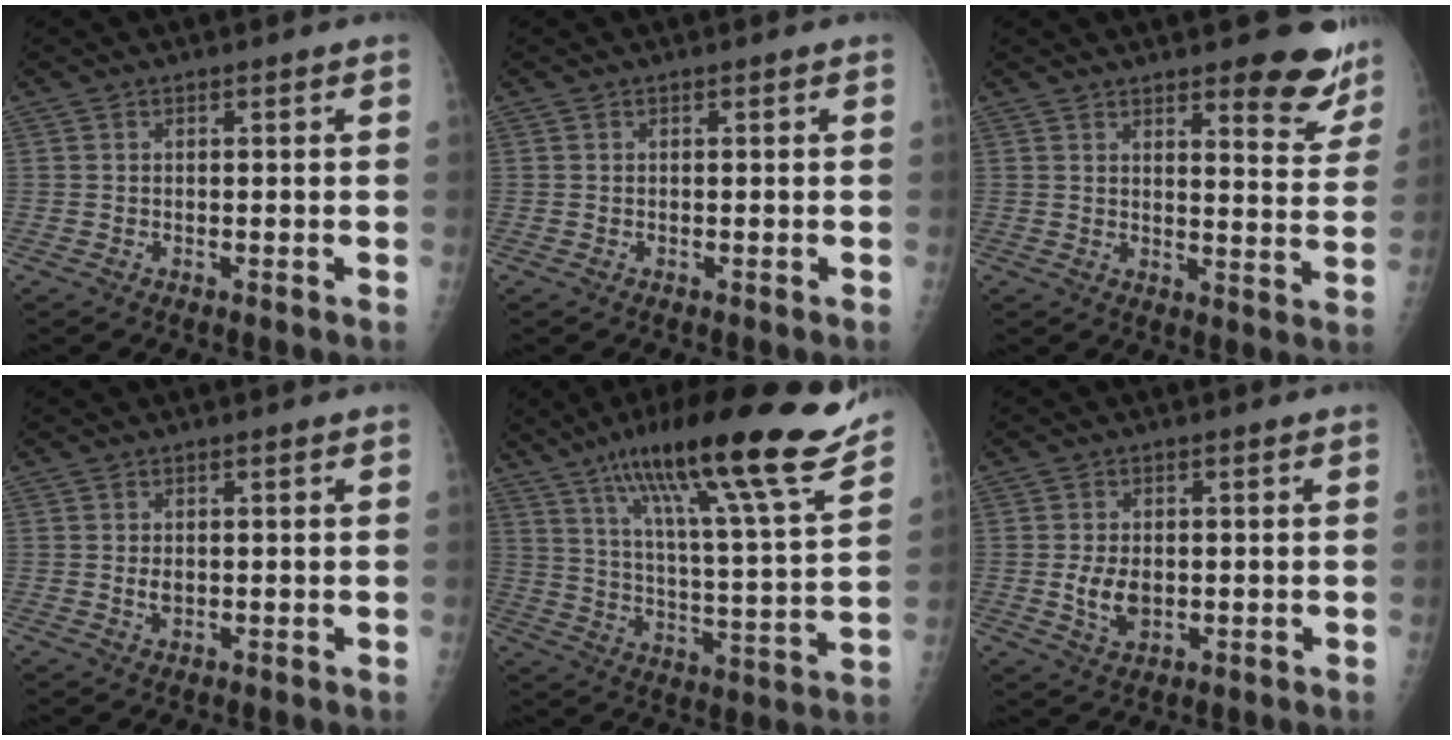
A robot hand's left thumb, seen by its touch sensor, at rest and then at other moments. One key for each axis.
{"total": 0.0}
{"total": 10.8, "fx": 7.8, "fy": 3.2, "fz": 6.8, "tx": -0.047, "ty": -0.051, "tz": 0.096}
{"total": 1.8, "fx": 0.4, "fy": 1.0, "fz": 1.4, "tx": -0.020, "ty": -0.004, "tz": 0.010}
{"total": 25.8, "fx": 18.0, "fy": 3.2, "fz": 18.3, "tx": -0.276, "ty": -0.055, "tz": 0.284}
{"total": 4.7, "fx": -0.3, "fy": 3.1, "fz": 3.6, "tx": -0.062, "ty": -0.006, "tz": 0.002}